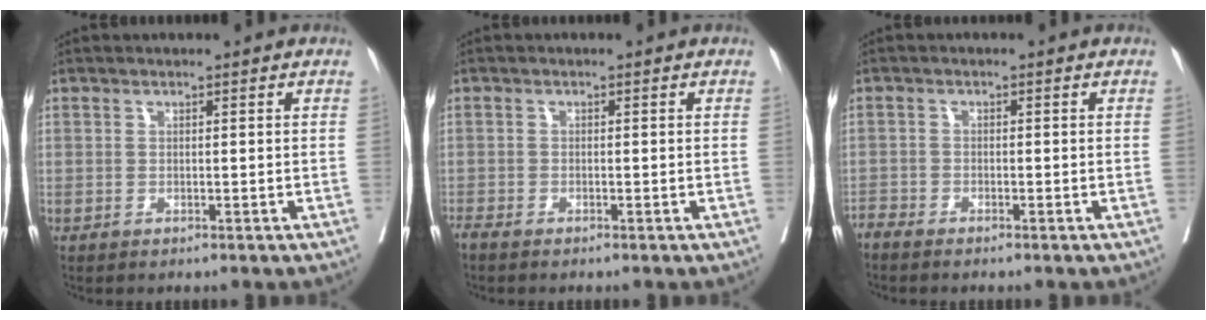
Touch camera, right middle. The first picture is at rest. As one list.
[{"total": 1.3, "force": [-1.2, 0.1, 0.5], "torque": [-0.015, -0.004, -0.025]}, {"total": 1.6, "force": [-1.6, 0.0, 0.1], "torque": [-0.001, -0.005, -0.033]}]